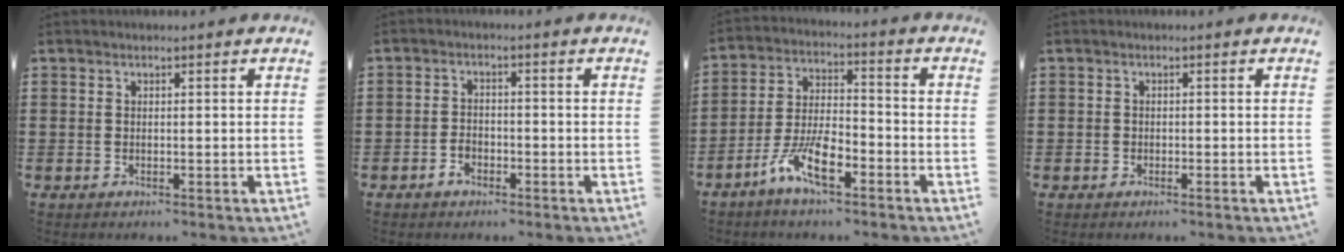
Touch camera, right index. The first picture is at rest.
{"total": 2.2, "force": [-1.6, 1.3, 0.9], "torque": [-0.021, 0.002, -0.032]}
{"total": 8.3, "force": [-5.0, 2.8, 6.0], "torque": [-0.135, 0.000, -0.095]}
{"total": 0.6, "force": [-0.6, 0.2, 0.2], "torque": [-0.006, -0.002, -0.010]}